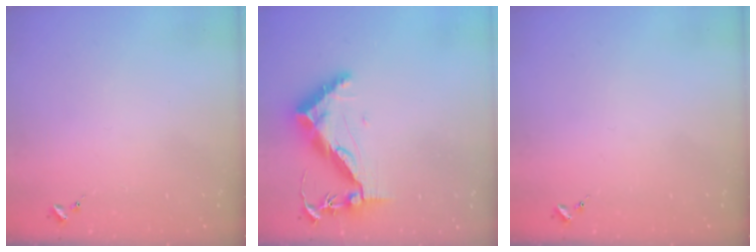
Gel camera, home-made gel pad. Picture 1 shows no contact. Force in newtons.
{"total": 11.8, "press": 11.7, "slide": 1.5}
{"total": 0.0}